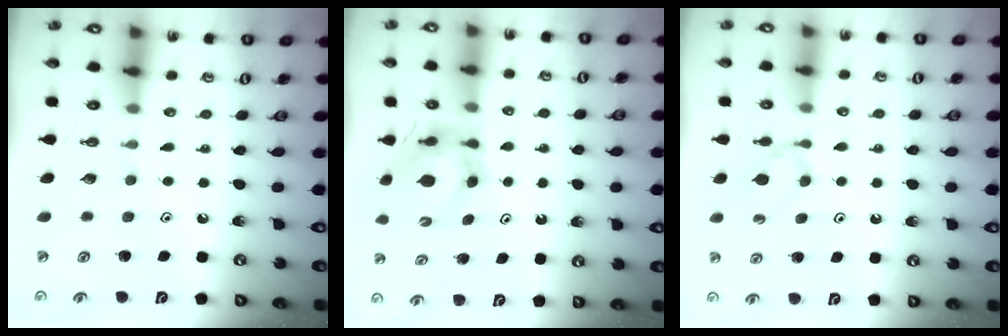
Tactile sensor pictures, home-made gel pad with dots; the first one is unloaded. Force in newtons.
{"total": 5.8, "press": 5.8, "slide": 0.5}
{"total": 3.0, "press": 2.9, "slide": 0.7}